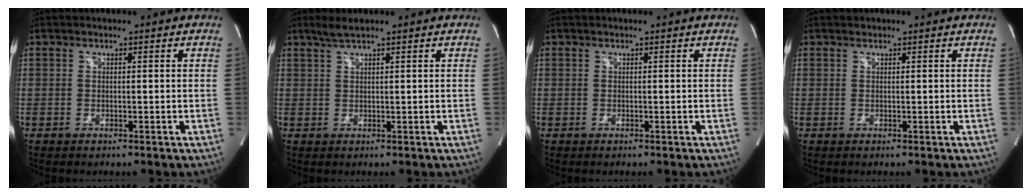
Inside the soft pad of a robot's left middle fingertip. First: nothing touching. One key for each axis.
{"total": 2.2, "fx": 1.8, "fy": -0.1, "fz": 1.3, "tx": -0.035, "ty": 0.005, "tz": 0.039}
{"total": 0.0}
{"total": 0.0}